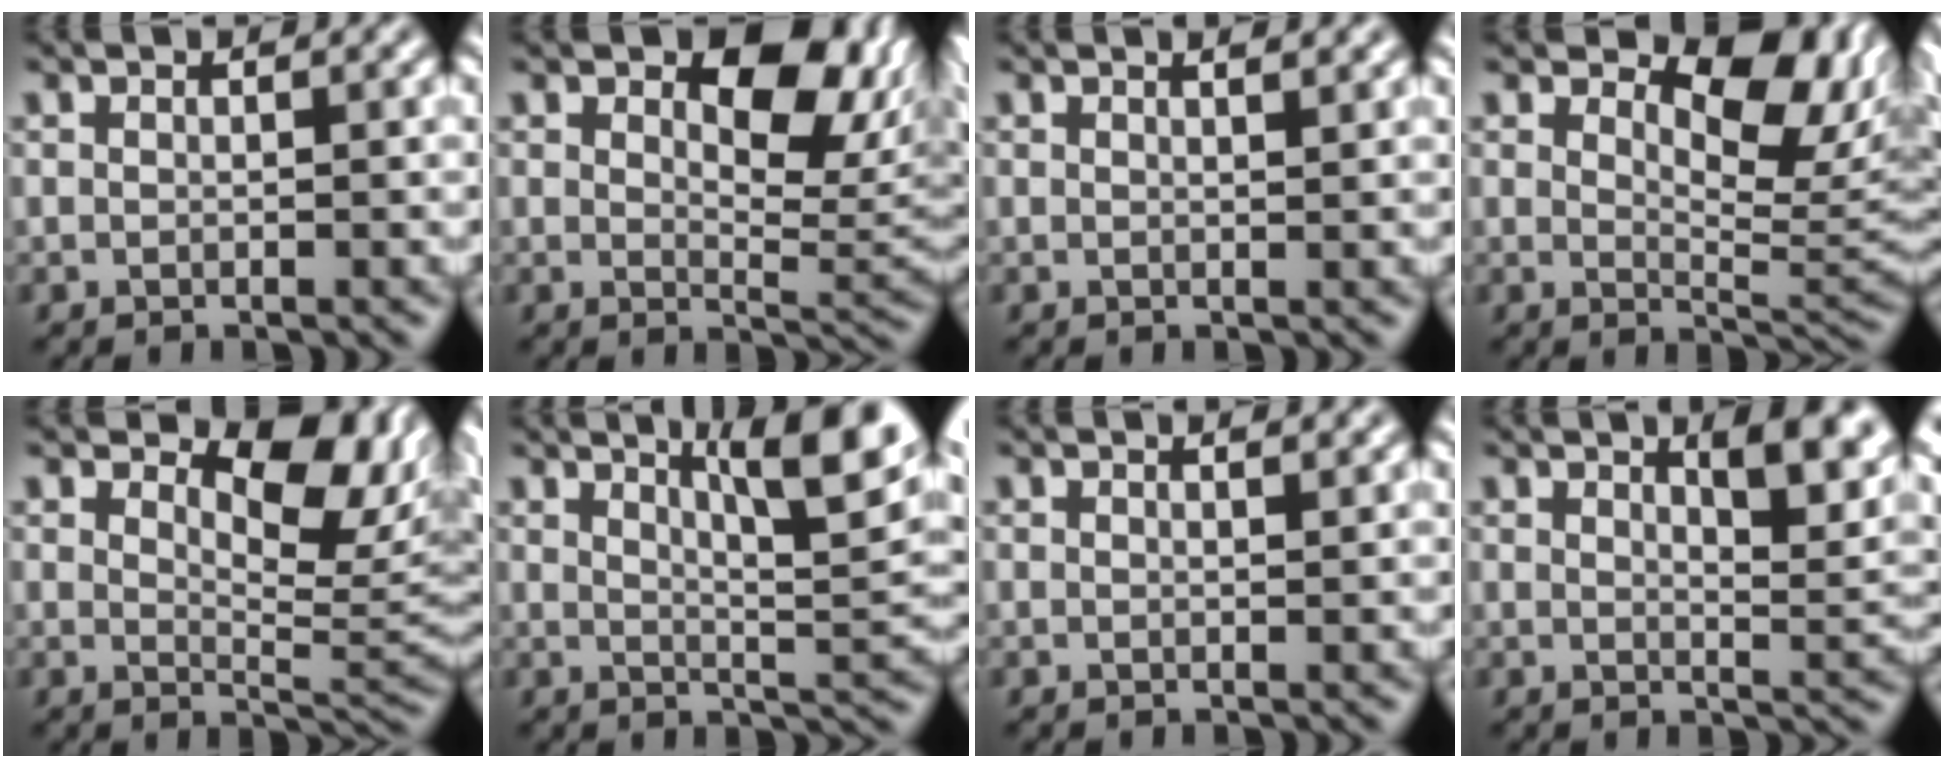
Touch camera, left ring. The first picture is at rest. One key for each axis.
{"total": 7.4, "fx": 3.4, "fy": 3.7, "fz": 5.4, "tx": -0.071, "ty": -0.004, "tz": 0.048}
{"total": 1.9, "fx": 1.4, "fy": 0.8, "fz": 1.1, "tx": 0.004, "ty": 0.007, "tz": -0.001}
{"total": 8.7, "fx": 4.2, "fy": 4.4, "fz": 6.2, "tx": -0.085, "ty": -0.002, "tz": 0.065}
{"total": 7.8, "fx": 3.9, "fy": 3.8, "fz": 5.6, "tx": -0.074, "ty": -0.004, "tz": 0.058}
{"total": 7.9, "fx": 4.5, "fy": 2.0, "fz": 6.2, "tx": -0.067, "ty": 0.011, "tz": 0.064}
{"total": 1.5, "fx": 1.1, "fy": 0.6, "fz": 0.8, "tx": 0.000, "ty": 0.003, "tz": 0.001}
{"total": 5.7, "fx": 3.4, "fy": 1.8, "fz": 4.3, "tx": -0.046, "ty": 0.006, "tz": 0.048}